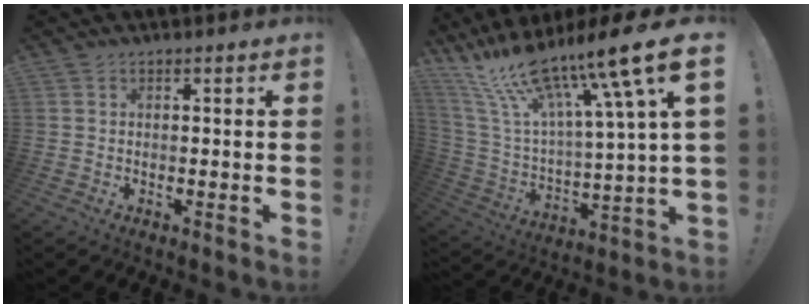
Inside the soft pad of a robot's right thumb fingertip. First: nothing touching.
{"total": 20.3, "force": [13.0, 5.2, 14.6], "torque": [-0.269, -0.088, 0.218]}